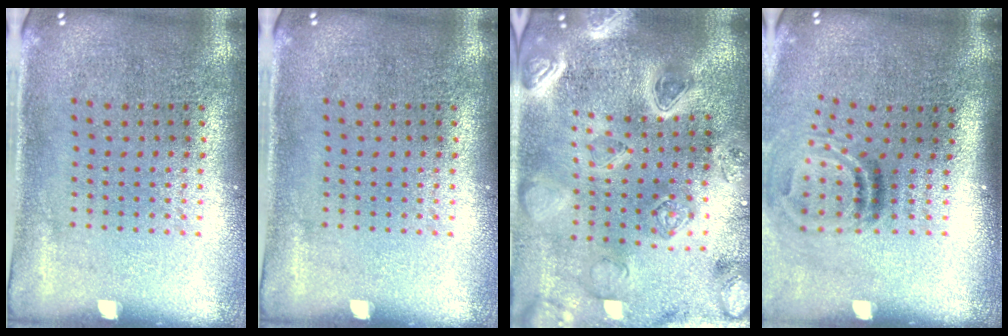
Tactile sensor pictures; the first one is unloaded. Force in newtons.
{"total": 0.0}
{"total": 4.8, "press": 4.1, "slide": 2.4}
{"total": 2.0, "press": 1.1, "slide": 1.6}